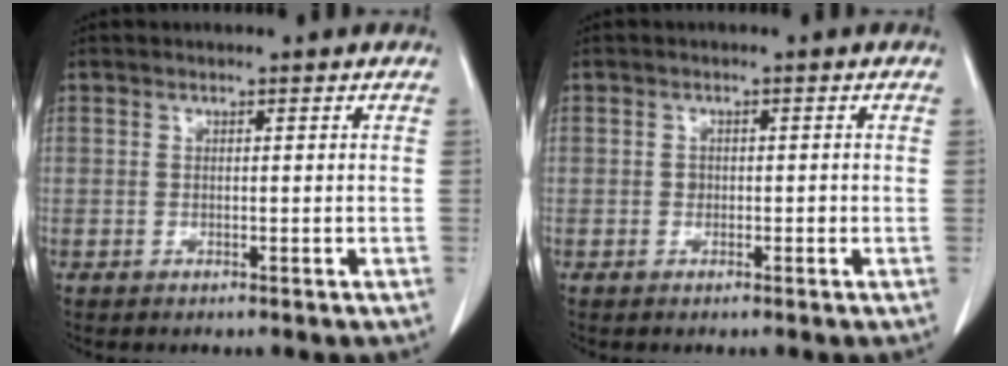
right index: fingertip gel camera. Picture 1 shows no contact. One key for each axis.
{"total": 1.1, "fx": -0.2, "fy": 0.9, "fz": 0.6, "tx": -0.010, "ty": 0.003, "tz": -0.002}